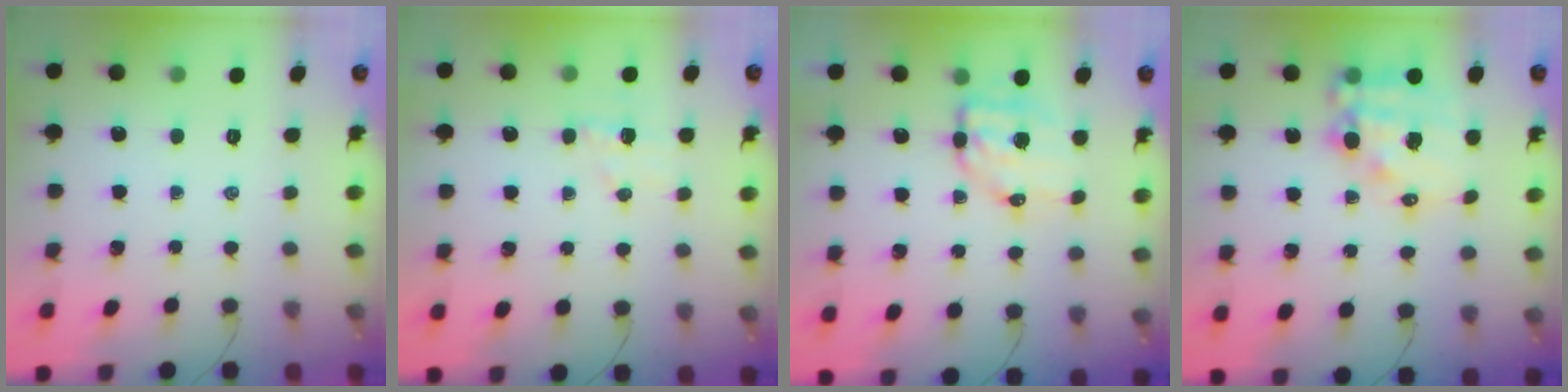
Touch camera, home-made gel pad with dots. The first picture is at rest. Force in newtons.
{"total": 5.5, "press": 5.4, "slide": 0.9}
{"total": 6.8, "press": 6.6, "slide": 1.4}
{"total": 13.8, "press": 13.4, "slide": 3.3}